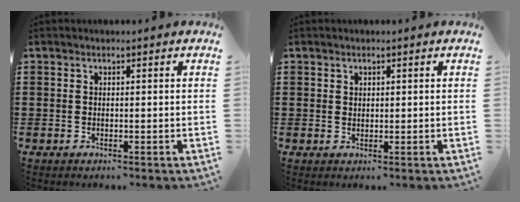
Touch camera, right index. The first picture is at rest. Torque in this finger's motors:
{"motor_torque": [-0.47, 0.62, 0.00, -0.01]}